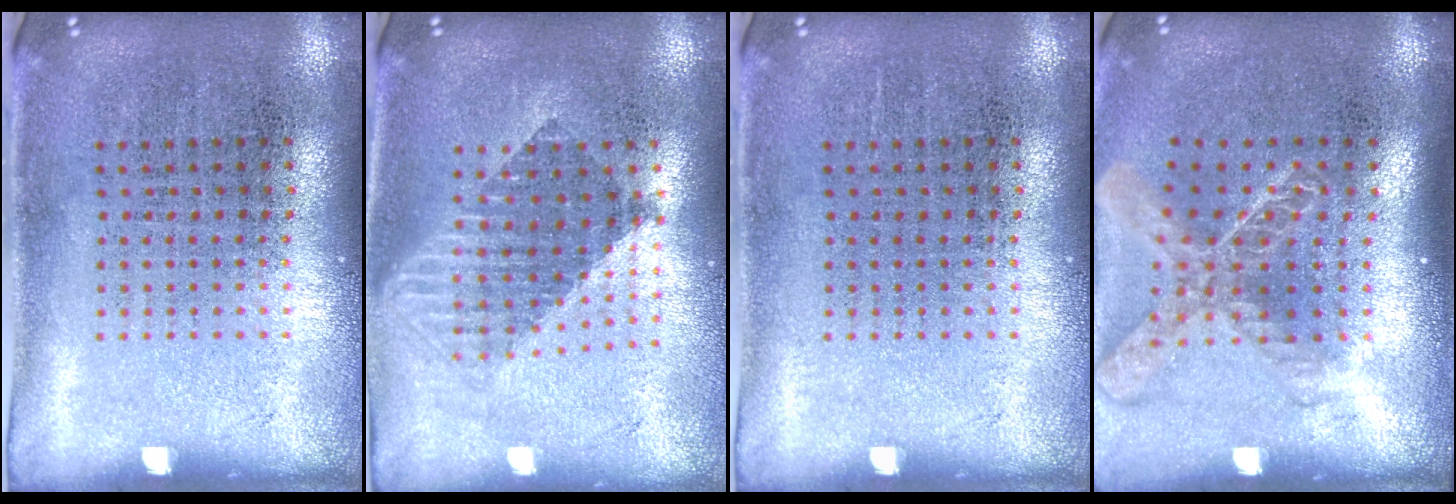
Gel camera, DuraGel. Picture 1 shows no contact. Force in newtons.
{"total": 1.6, "press": 1.4, "slide": 0.9}
{"total": 0.0}
{"total": 2.0, "press": 1.5, "slide": 1.3}